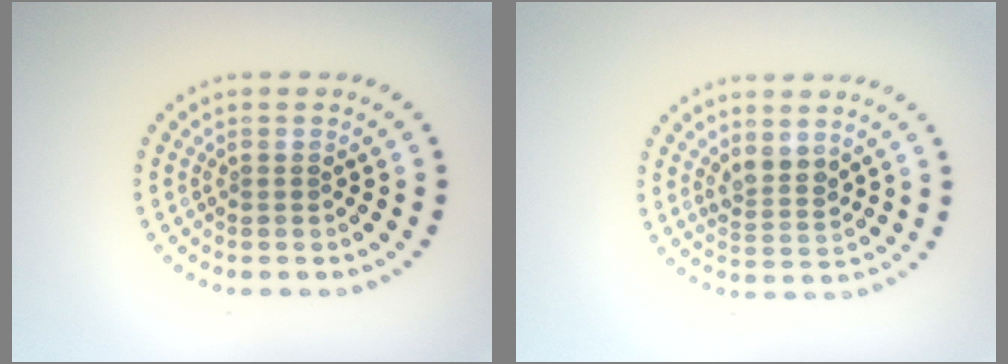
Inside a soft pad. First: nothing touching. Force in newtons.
{"total": 2.3, "press": 1.9, "slide": 1.3}